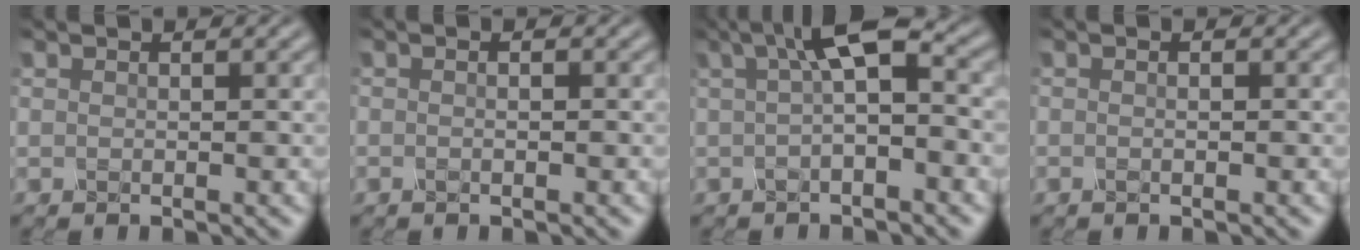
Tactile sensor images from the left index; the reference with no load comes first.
{"total": 0.9, "force": [-0.1, 0.3, 0.8], "torque": [-0.004, -0.015, -0.007]}
{"total": 5.0, "force": [0.8, 1.3, 4.7], "torque": [-0.069, 0.012, 0.004]}
{"total": 0.6, "force": [-0.3, 0.1, 0.6], "torque": [-0.008, -0.011, -0.006]}